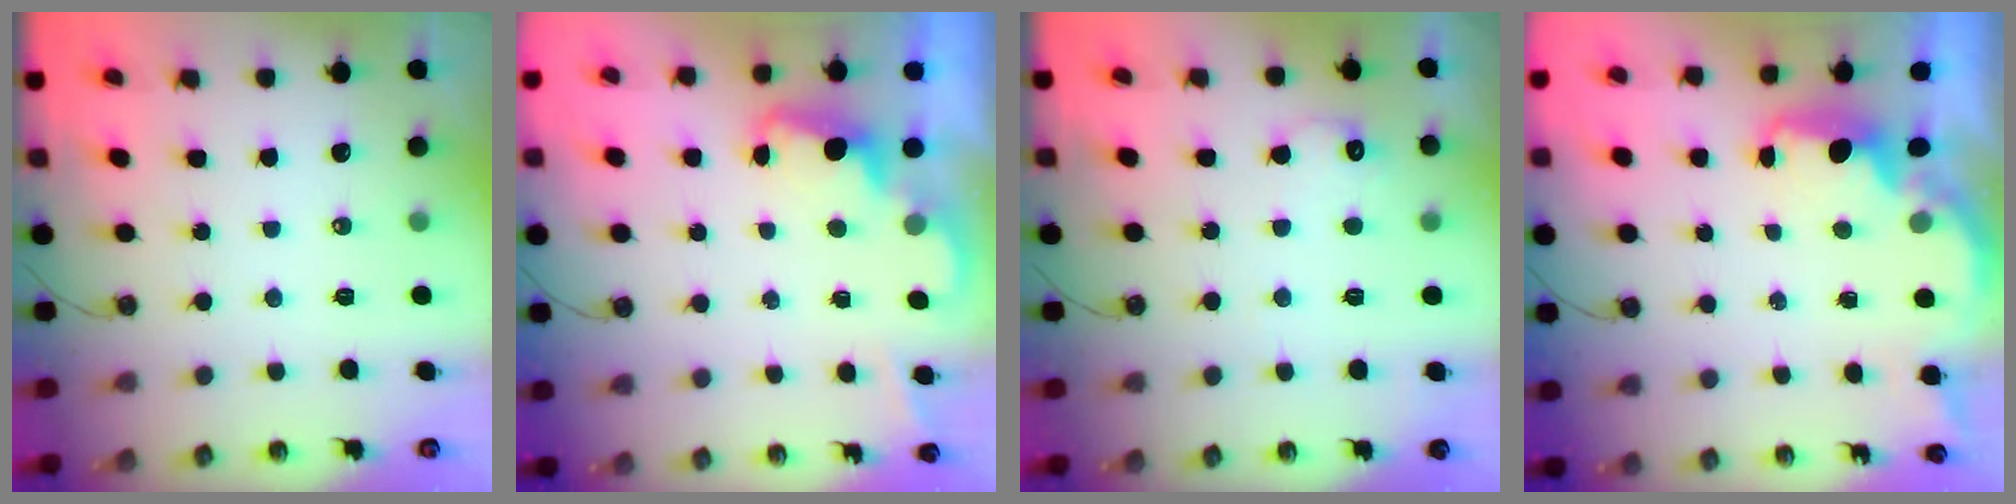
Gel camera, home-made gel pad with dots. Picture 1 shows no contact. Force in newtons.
{"total": 2.5, "press": 2.4, "slide": 0.5}
{"total": 8.6, "press": 8.6, "slide": 0.4}
{"total": 2.2, "press": 2.0, "slide": 0.8}